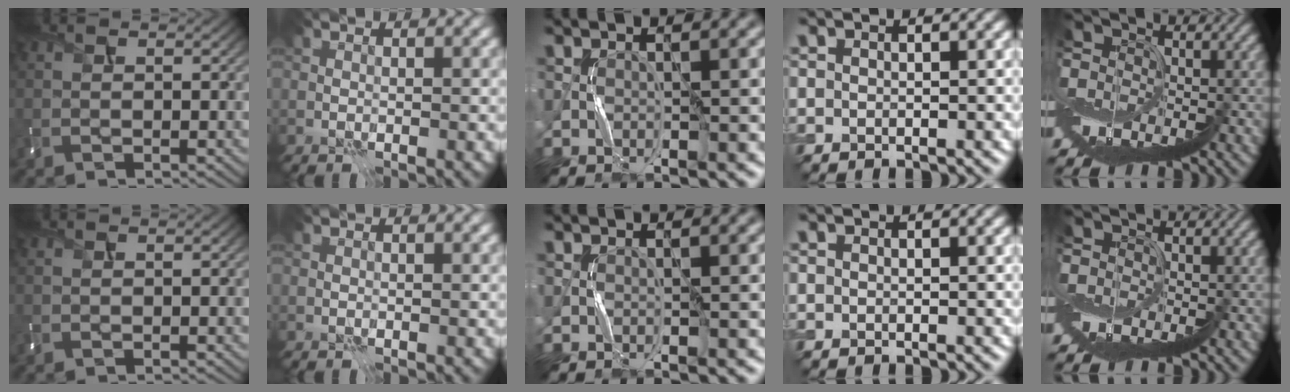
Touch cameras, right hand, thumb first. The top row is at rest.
{}